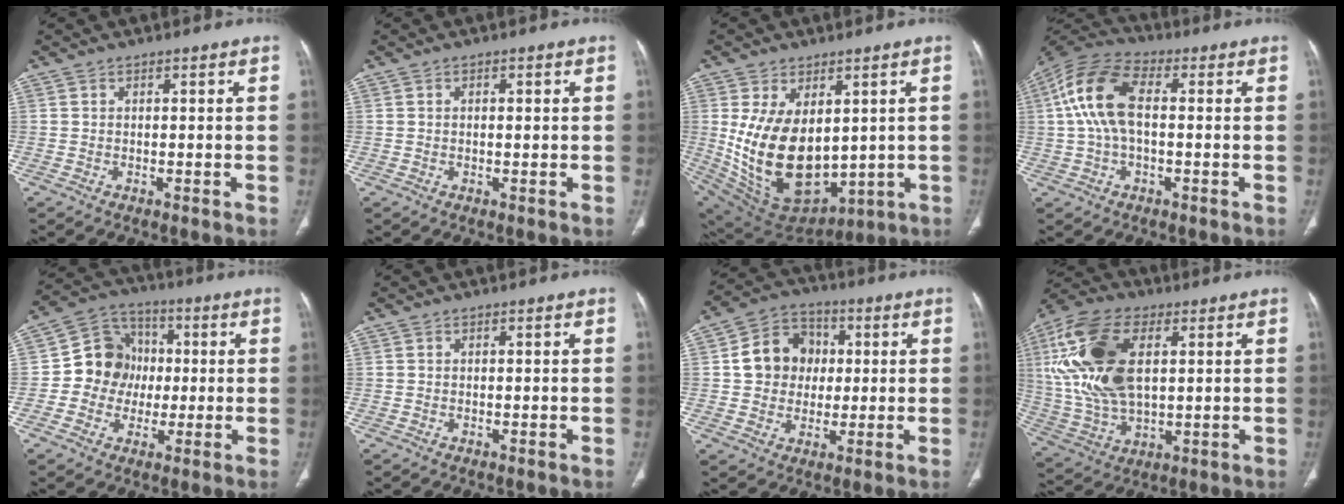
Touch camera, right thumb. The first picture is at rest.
{"total": 1.0, "force": [0.1, 0.4, 0.9], "torque": [-0.016, 0.005, 0.003]}
{"total": 19.6, "force": [1.4, 12.0, 15.5], "torque": [-0.269, -0.026, 0.069]}
{"total": 12.4, "force": [0.9, 6.7, 10.5], "torque": [-0.221, 0.033, 0.010]}
{"total": 10.9, "force": [-0.3, 9.9, 4.4], "torque": [-0.029, 0.025, -0.015]}
{"total": 0.0}
{"total": 10.9, "force": [1.2, 9.5, 5.2], "torque": [-0.052, 0.013, 0.014]}
{"total": 20.7, "force": [4.5, 11.0, 16.9], "torque": [-0.354, -0.002, 0.084]}